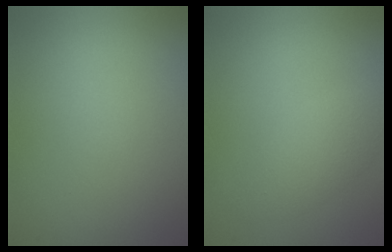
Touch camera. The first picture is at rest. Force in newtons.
{"total": 2.4, "press": 2.4, "slide": 0.0}